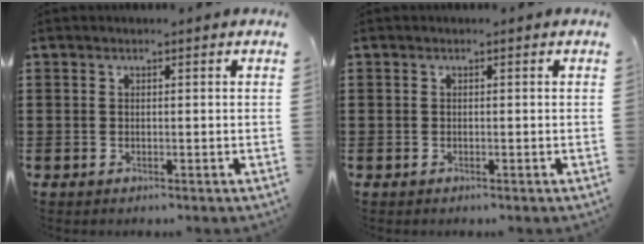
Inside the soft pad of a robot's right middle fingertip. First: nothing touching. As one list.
[{"total": 0.0}]